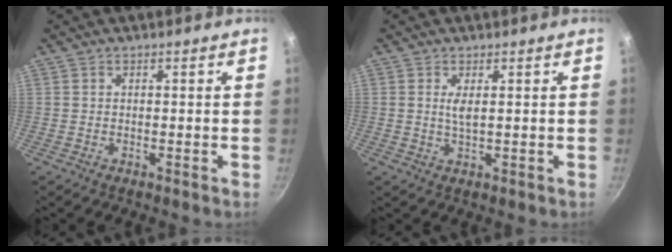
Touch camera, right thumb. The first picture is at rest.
{"total": 2.3, "force": [0.7, 0.7, 2.1], "torque": [-0.042, -0.005, 0.014]}